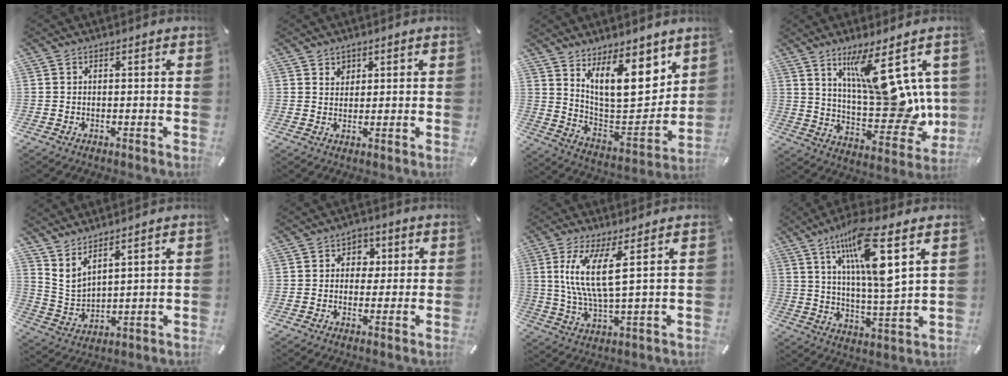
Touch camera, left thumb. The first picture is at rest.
{"total": 2.3, "force": [1.4, 1.8, 0.0], "torque": [0.006, -0.001, 0.025]}
{"total": 15.8, "force": [10.4, 7.5, 9.2], "torque": [-0.140, -0.079, 0.187]}
{"total": 17.6, "force": [7.1, 6.5, 14.8], "torque": [-0.232, -0.061, 0.122]}
{"total": 5.0, "force": [4.7, 1.1, 1.0], "torque": [-0.035, -0.033, 0.087]}
{"total": 4.4, "force": [0.6, 4.1, 1.6], "torque": [-0.010, 0.001, 0.000]}
{"total": 10.5, "force": [3.6, 2.4, 9.6], "torque": [-0.208, -0.004, 0.059]}
{"total": 16.3, "force": [8.6, 3.1, 13.4], "torque": [-0.255, -0.034, 0.132]}